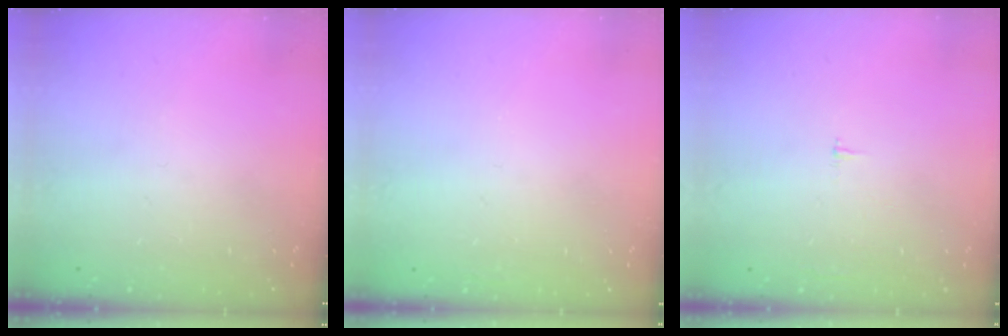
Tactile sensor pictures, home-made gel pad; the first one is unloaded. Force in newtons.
{"total": 1.6, "press": 1.6, "slide": 0.1}
{"total": 2.1, "press": 2.1, "slide": 0.2}